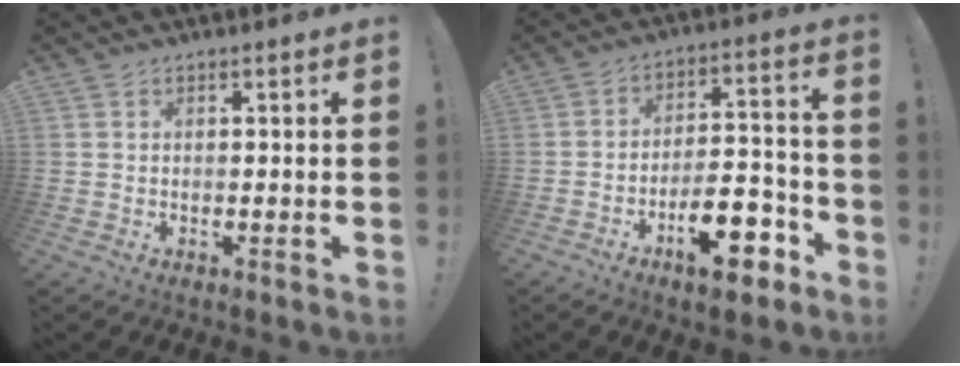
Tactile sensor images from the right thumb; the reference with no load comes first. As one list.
[{"total": 15.6, "force": [-8.6, 6.7, 11.1], "torque": [-0.153, 0.067, -0.136]}]